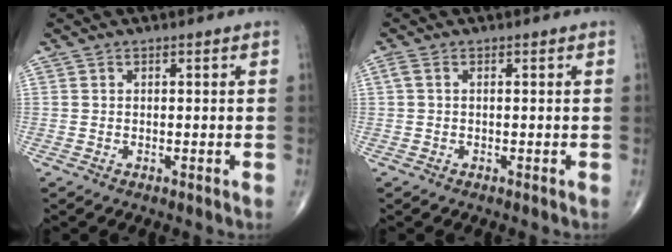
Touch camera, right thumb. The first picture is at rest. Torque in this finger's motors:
{"motor_torque": [0.12, 0.41, 0.08, 0.03, -0.02]}